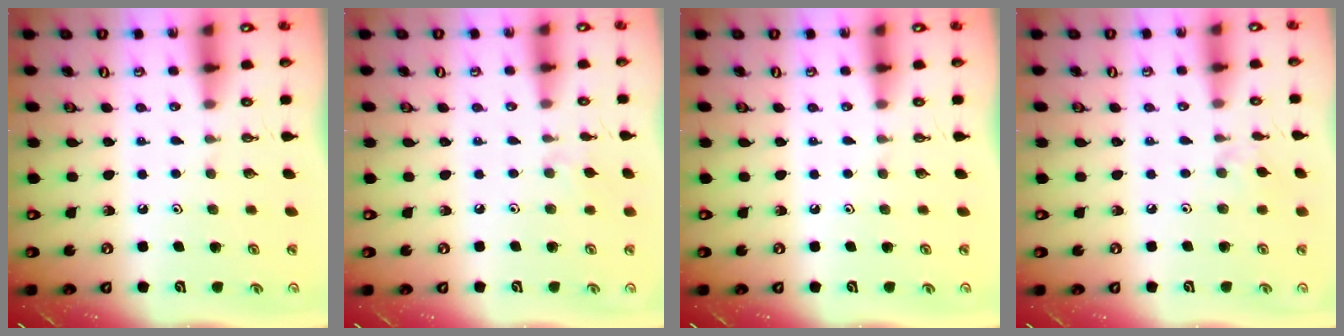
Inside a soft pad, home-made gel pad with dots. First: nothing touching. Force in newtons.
{"total": 6.0, "press": 6.0, "slide": 0.9}
{"total": 0.0}
{"total": 2.8, "press": 2.7, "slide": 0.5}